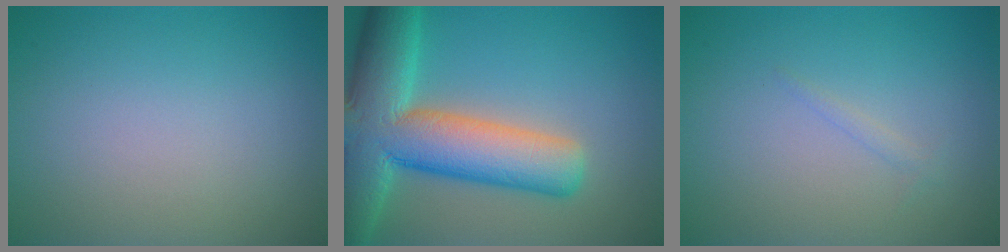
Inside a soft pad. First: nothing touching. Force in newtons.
{"total": 12.1, "press": 12.1, "slide": 0.9}
{"total": 0.6, "press": 0.6, "slide": 0.1}